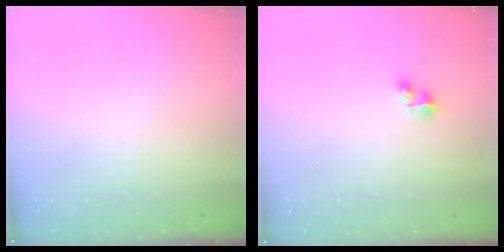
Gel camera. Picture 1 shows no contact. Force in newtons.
{"total": 2.8, "press": 2.8, "slide": 0.6}